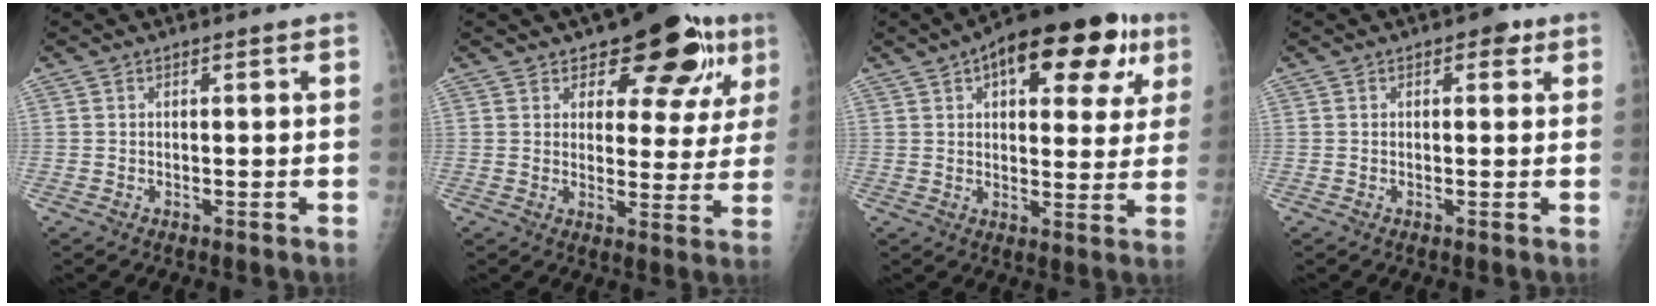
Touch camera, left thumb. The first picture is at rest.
{"total": 13.3, "force": [7.6, 6.7, 8.6], "torque": [-0.054, -0.032, 0.100]}
{"total": 19.4, "force": [8.9, 9.2, 14.6], "torque": [-0.162, 0.004, 0.117]}
{"total": 2.2, "force": [0.9, 1.4, 1.4], "torque": [-0.002, 0.001, 0.006]}